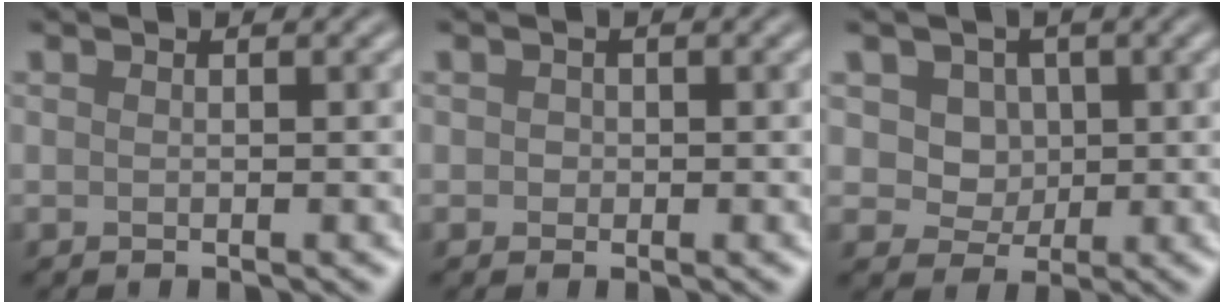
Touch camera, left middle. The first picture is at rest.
{"total": 0.7, "force": [0.1, 0.7, 0.2], "torque": [0.002, -0.002, -0.002]}
{"total": 5.5, "force": [2.3, 4.4, 2.4], "torque": [-0.041, 0.004, 0.030]}